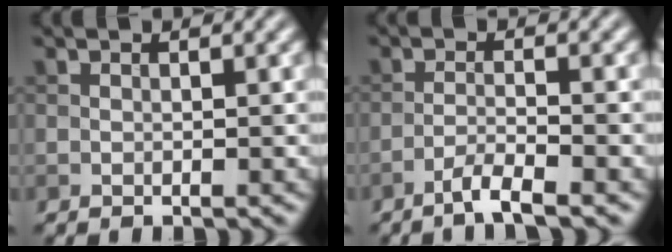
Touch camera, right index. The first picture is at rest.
{"total": 2.9, "force": [-2.0, 0.2, 2.0], "torque": [-0.035, 0.006, -0.048]}